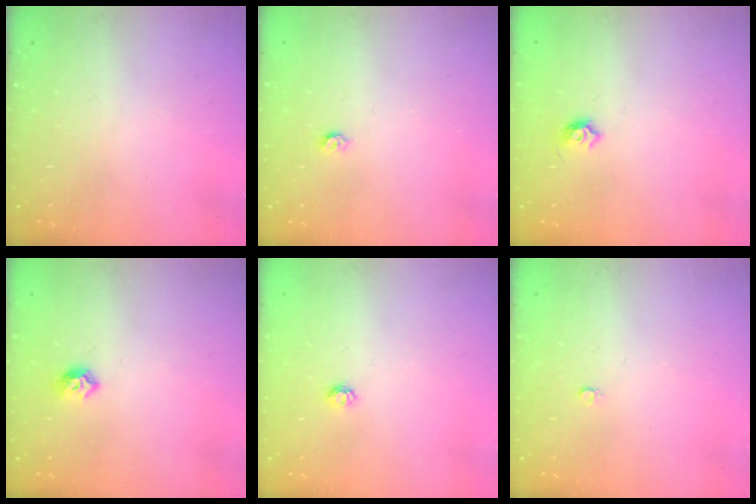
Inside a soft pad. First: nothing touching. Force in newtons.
{"total": 3.0, "press": 3.0, "slide": 0.5}
{"total": 4.5, "press": 4.3, "slide": 1.0}
{"total": 6.4, "press": 6.3, "slide": 0.9}
{"total": 3.8, "press": 3.8, "slide": 0.6}
{"total": 2.4, "press": 2.4, "slide": 0.2}